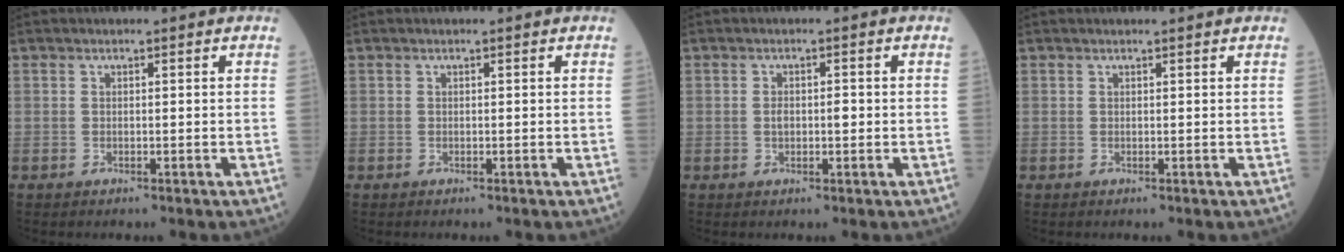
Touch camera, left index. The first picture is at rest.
{"total": 0.0}
{"total": 2.1, "force": [-0.1, 1.0, 1.8], "torque": [-0.033, 0.007, -0.001]}
{"total": 1.0, "force": [1.0, -0.1, 0.3], "torque": [-0.007, 0.003, 0.011]}